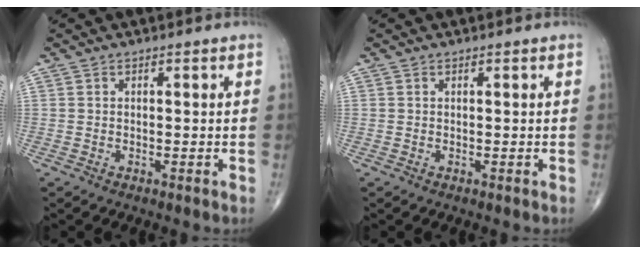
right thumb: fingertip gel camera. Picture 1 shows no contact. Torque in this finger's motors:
{"motor_torque": [0.42, 0.25, 0.02, 0.15, 0.01]}